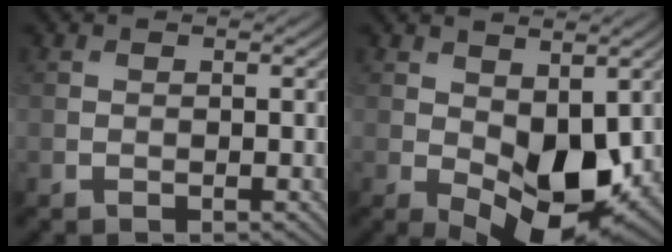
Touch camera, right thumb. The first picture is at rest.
{"total": 10.1, "force": [-0.5, 5.7, 8.4], "torque": [-0.135, -0.017, -0.001]}